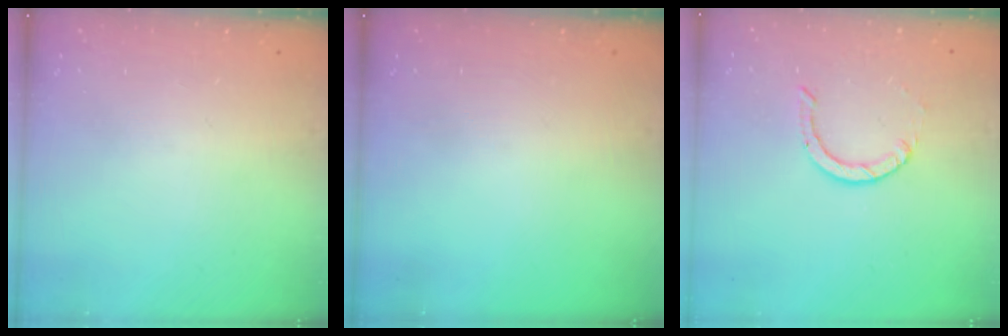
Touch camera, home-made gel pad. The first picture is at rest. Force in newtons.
{"total": 0.0}
{"total": 2.0, "press": 2.0, "slide": 0.2}